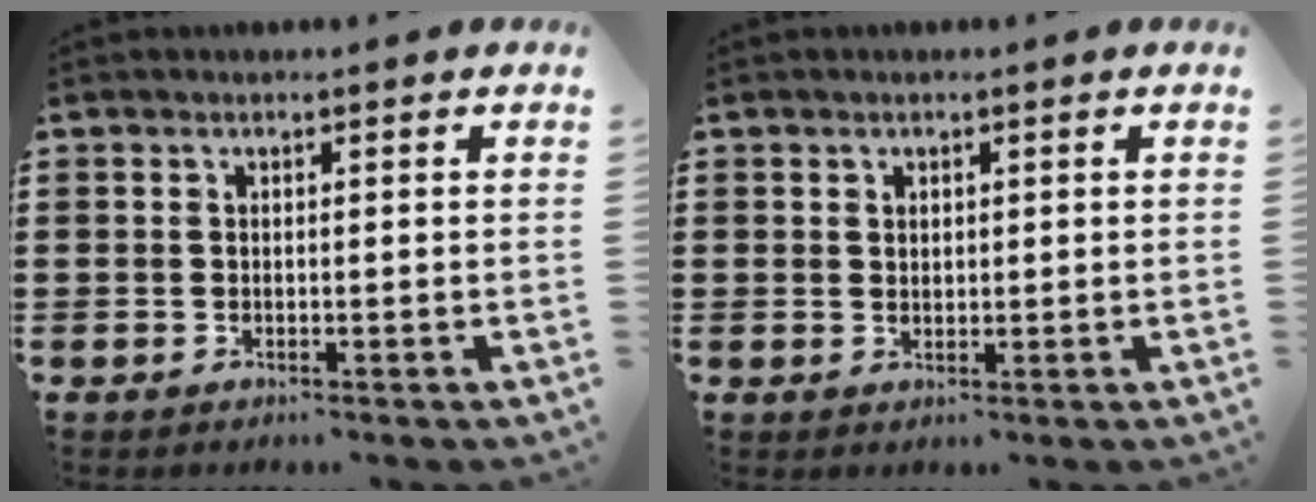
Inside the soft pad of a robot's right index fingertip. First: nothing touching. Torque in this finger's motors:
{"motor_torque": [-0.42, 0.57, 0.01, -0.01]}